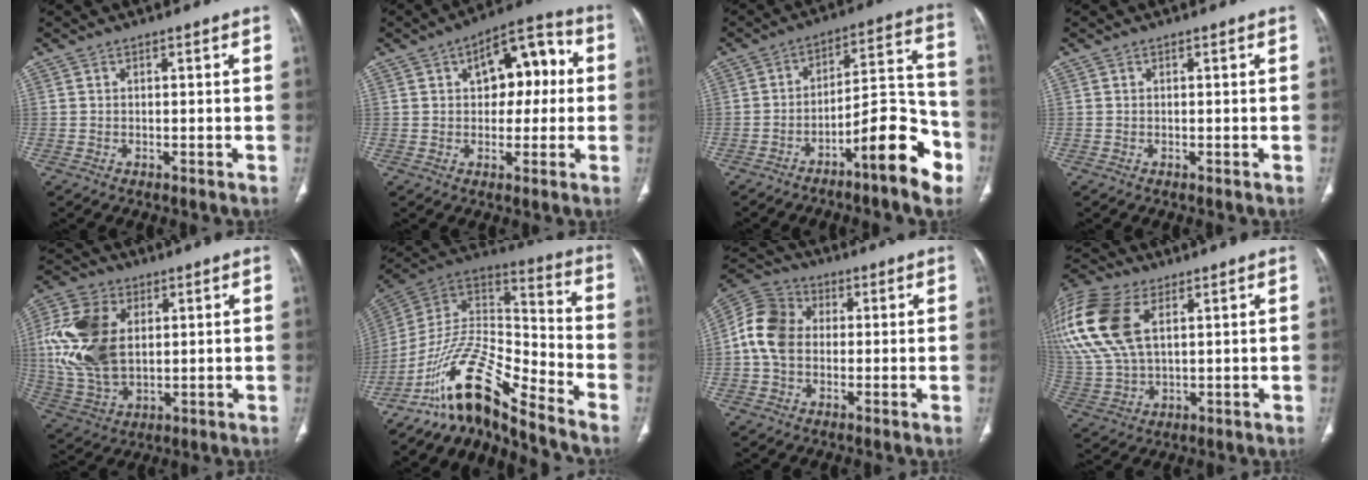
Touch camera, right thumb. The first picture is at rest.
{"total": 12.4, "force": [2.2, 7.0, 10.0], "torque": [-0.096, 0.030, 0.026]}
{"total": 14.6, "force": [-7.8, 3.5, 11.8], "torque": [-0.149, 0.077, -0.120]}
{"total": 0.0}
{"total": 17.4, "force": [3.0, 11.2, 13.1], "torque": [-0.263, -0.005, 0.061]}
{"total": 16.8, "force": [-13.7, 3.4, 9.1], "torque": [-0.157, 0.107, -0.251]}
{"total": 10.4, "force": [0.1, 7.9, 6.7], "torque": [-0.127, 0.028, -0.009]}
{"total": 23.6, "force": [8.7, 13.7, 17.1], "torque": [-0.422, 0.013, 0.169]}